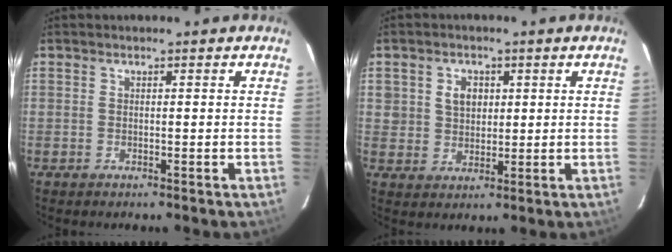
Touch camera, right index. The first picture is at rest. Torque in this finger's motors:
{"motor_torque": [-0.05, 0.08, 0.06, 0.04]}